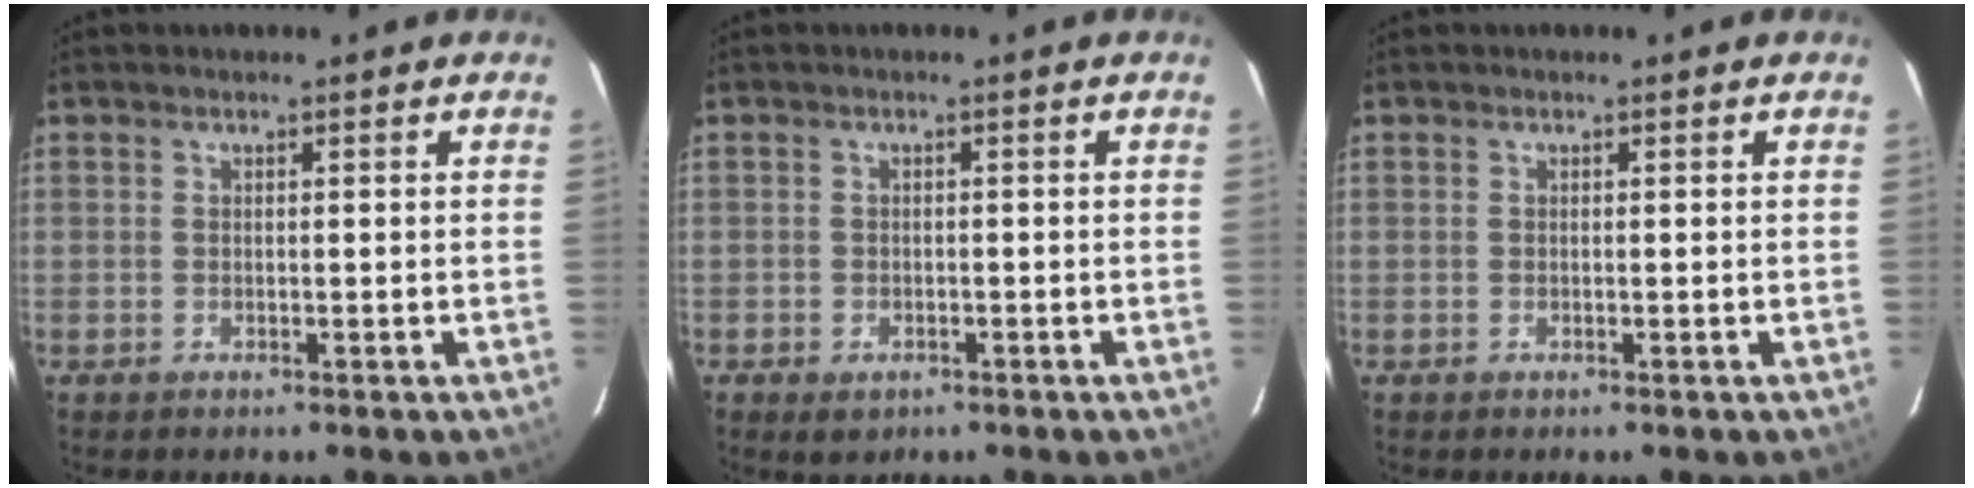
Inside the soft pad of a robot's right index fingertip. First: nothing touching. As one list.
[{"total": 2.9, "force": [-1.5, 2.2, 1.1], "torque": [-0.025, -0.003, -0.017]}, {"total": 0.0}]